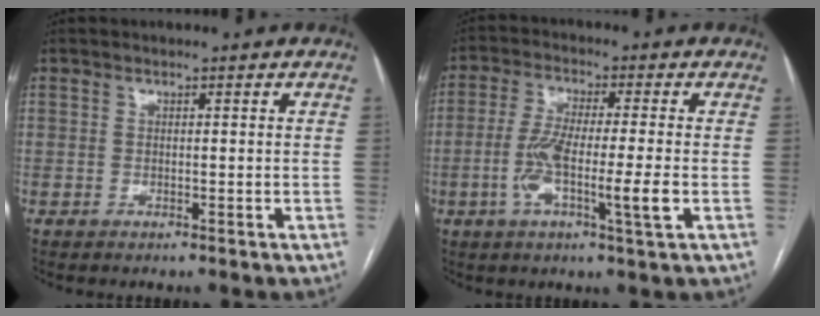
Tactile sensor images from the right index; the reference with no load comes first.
{"total": 9.5, "force": [-2.2, 0.3, 9.2], "torque": [-0.173, -0.007, -0.045]}